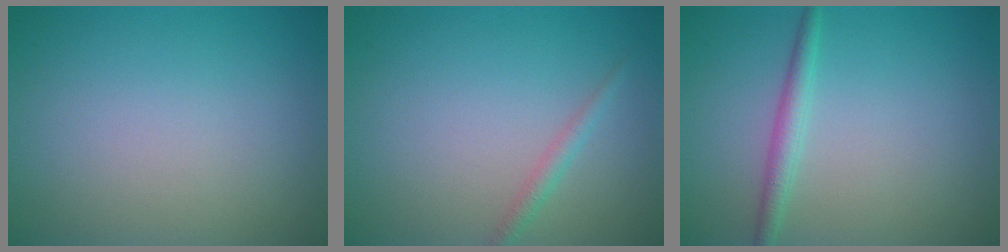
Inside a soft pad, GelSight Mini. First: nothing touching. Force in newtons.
{"total": 1.2, "press": 1.2, "slide": 0.1}
{"total": 1.9, "press": 1.9, "slide": 0.1}